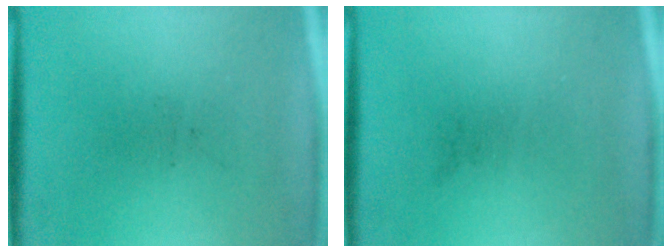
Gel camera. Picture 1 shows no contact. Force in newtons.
{"total": 0.0}